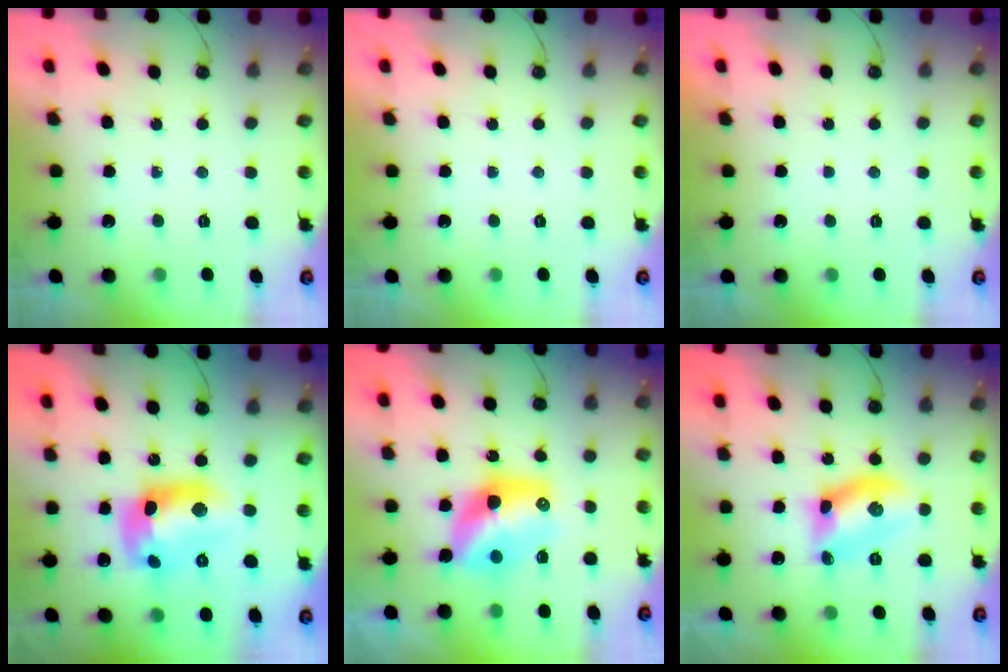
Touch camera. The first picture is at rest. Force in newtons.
{"total": 0.0}
{"total": 0.0}
{"total": 13.6, "press": 13.6, "slide": 1.2}
{"total": 11.5, "press": 11.5, "slide": 0.8}
{"total": 12.1, "press": 11.8, "slide": 2.7}